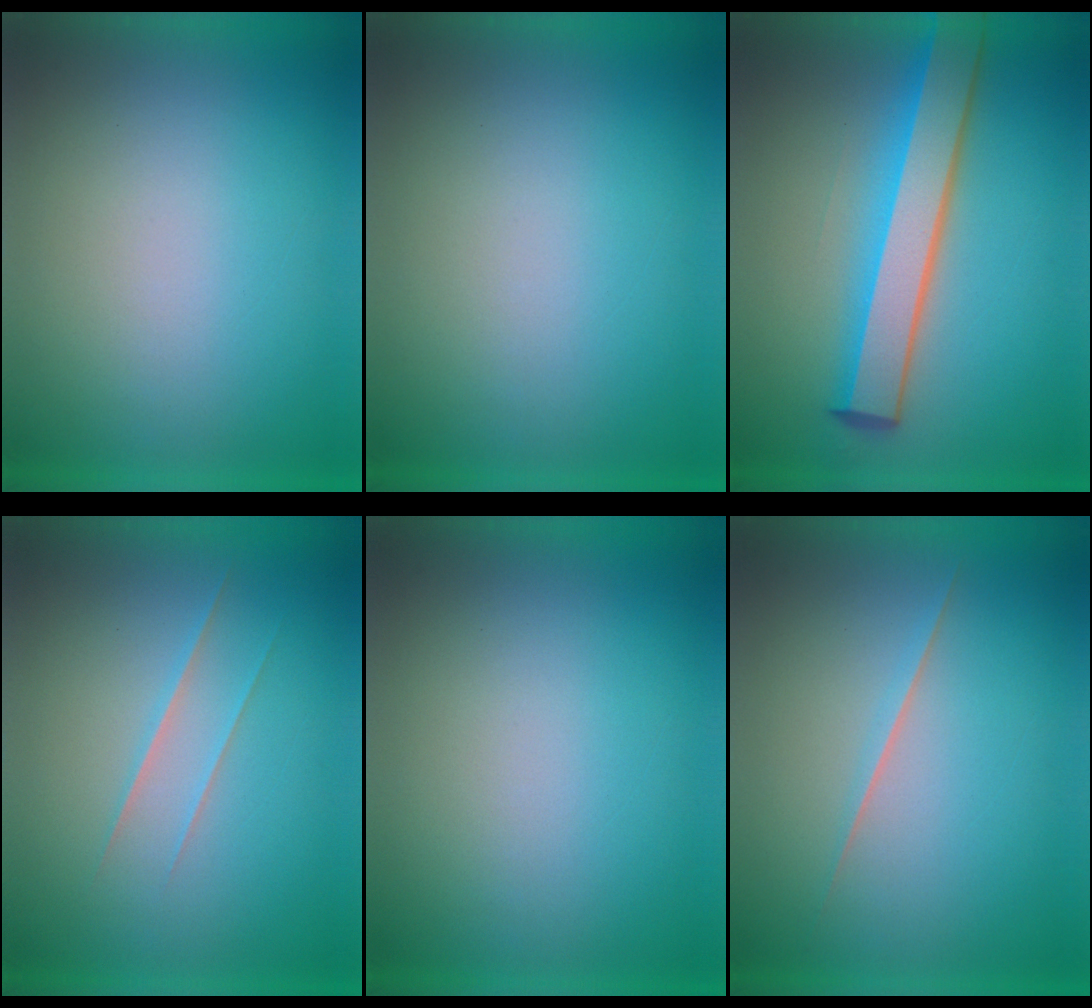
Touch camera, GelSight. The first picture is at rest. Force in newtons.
{"total": 1.0}
{"total": 6.5}
{"total": 1.7}
{"total": 1.0}
{"total": 1.6}